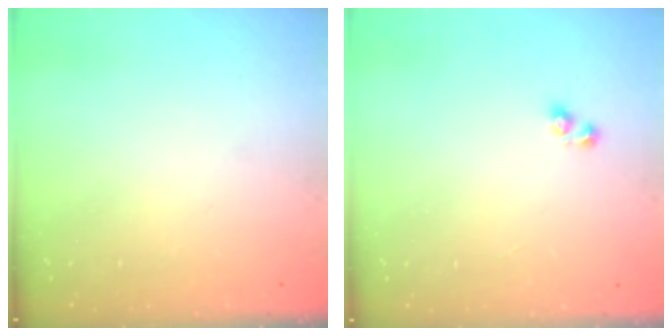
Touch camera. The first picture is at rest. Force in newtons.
{"total": 2.4, "press": 2.1, "slide": 1.2}